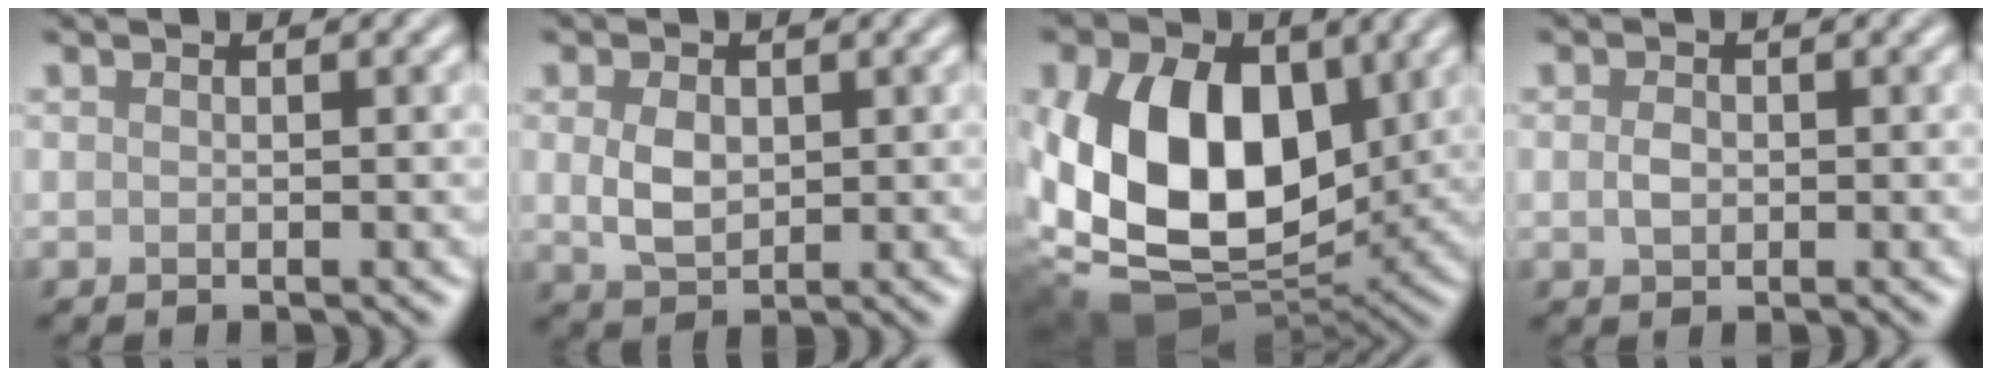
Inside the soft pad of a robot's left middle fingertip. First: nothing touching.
{"total": 3.0, "force": [0.4, 2.1, 2.1], "torque": [-0.049, 0.000, 0.011]}
{"total": 13.4, "force": [1.3, 8.9, 9.9], "torque": [-0.195, -0.010, 0.016]}
{"total": 1.5, "force": [0.0, 1.1, 1.0], "torque": [-0.021, -0.001, -0.002]}